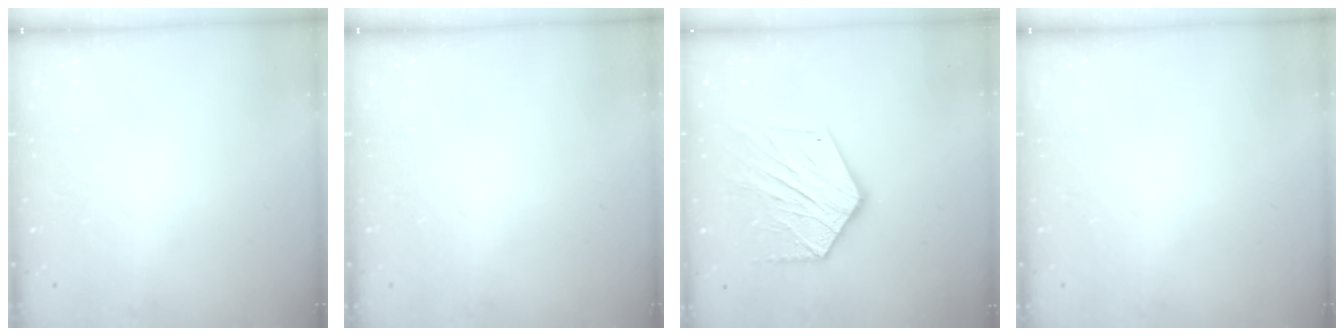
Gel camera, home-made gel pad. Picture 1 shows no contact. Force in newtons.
{"total": 0.0}
{"total": 15.4, "press": 15.4, "slide": 1.0}
{"total": 0.0}